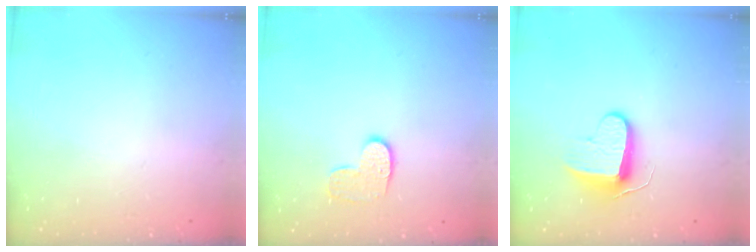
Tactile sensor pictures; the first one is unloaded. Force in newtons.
{"total": 7.3, "press": 7.3, "slide": 0.2}
{"total": 9.1, "press": 9.1, "slide": 0.0}